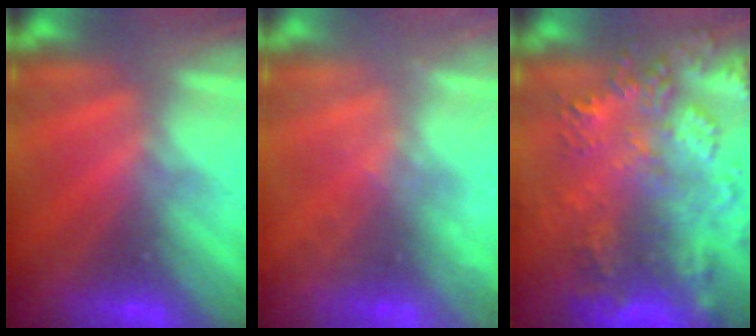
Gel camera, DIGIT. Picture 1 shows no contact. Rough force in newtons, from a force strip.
{"total": 2.3}
{"total": 9.3}